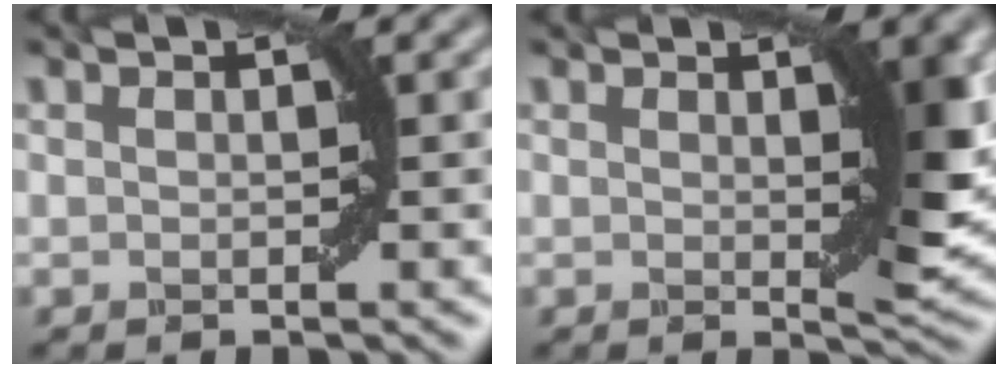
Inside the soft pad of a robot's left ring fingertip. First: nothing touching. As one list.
[{"total": 3.3, "force": [0.8, 0.6, 3.2], "torque": [-0.039, -0.009, 0.013]}]